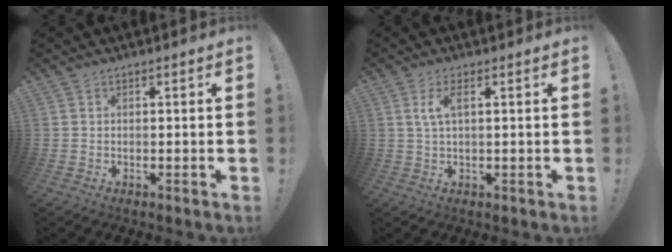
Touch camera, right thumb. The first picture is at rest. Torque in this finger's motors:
{"motor_torque": [0.39, 0.46, 0.09, -0.04, 0.00]}